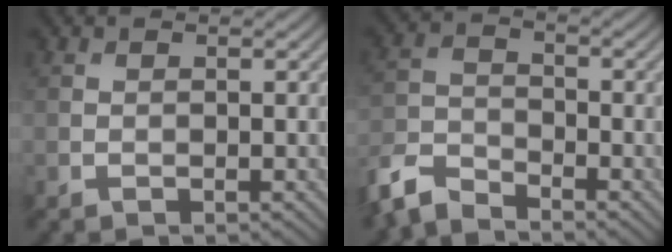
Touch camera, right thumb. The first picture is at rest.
{"total": 5.8, "force": [-5.2, 1.7, 1.9], "torque": [-0.045, -0.010, -0.123]}